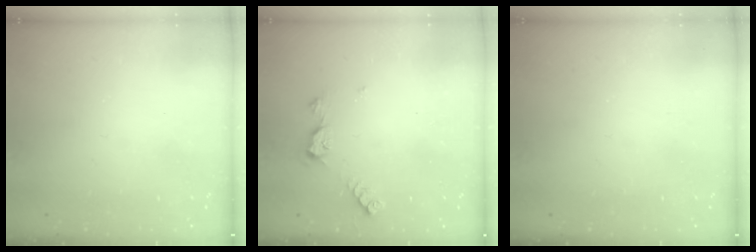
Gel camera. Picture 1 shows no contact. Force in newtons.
{"total": 5.5, "press": 5.4, "slide": 0.6}
{"total": 0.0}